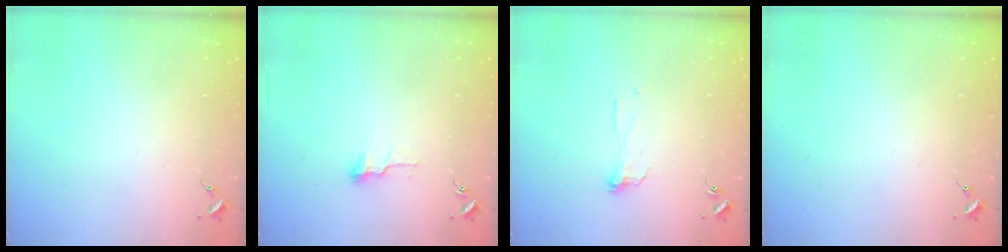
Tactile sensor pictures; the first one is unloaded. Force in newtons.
{"total": 6.3, "press": 6.3, "slide": 0.5}
{"total": 6.9, "press": 6.9, "slide": 0.6}
{"total": 0.0}